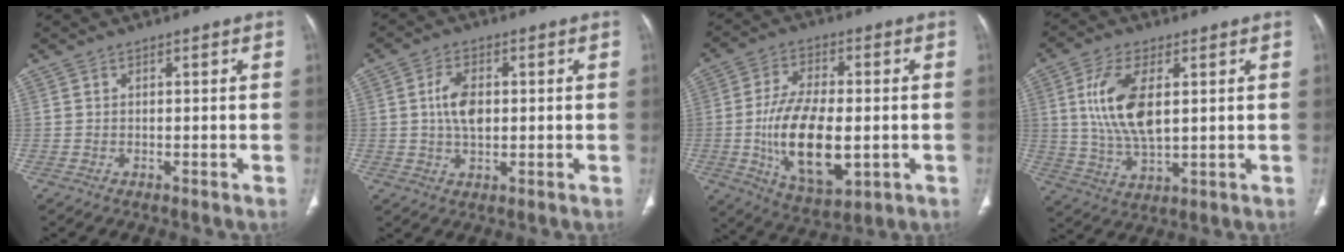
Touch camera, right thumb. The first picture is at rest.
{"total": 6.2, "force": [0.6, 3.7, 4.9], "torque": [-0.088, 0.004, 0.009]}
{"total": 17.0, "force": [-2.5, 8.4, 14.6], "torque": [-0.248, -0.005, -0.031]}
{"total": 12.4, "force": [2.5, 6.0, 10.6], "torque": [-0.212, -0.012, 0.053]}